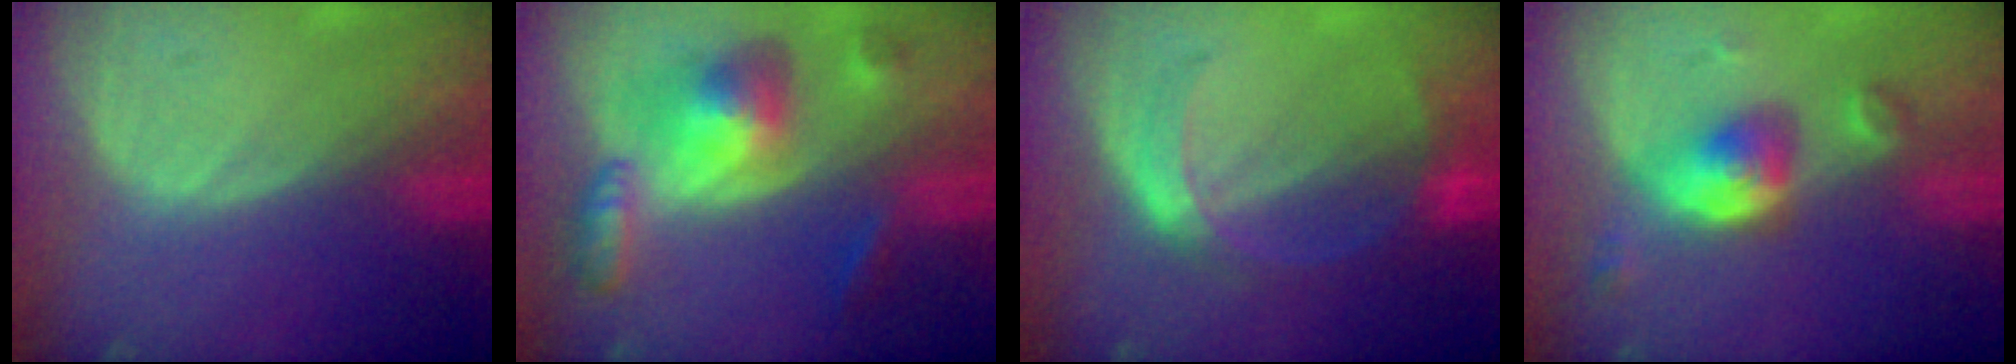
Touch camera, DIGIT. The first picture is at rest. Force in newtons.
{"total": 8.3, "press": 8.2, "slide": 0.6}
{"total": 5.6, "press": 5.3, "slide": 1.9}
{"total": 5.5, "press": 5.4, "slide": 1.0}